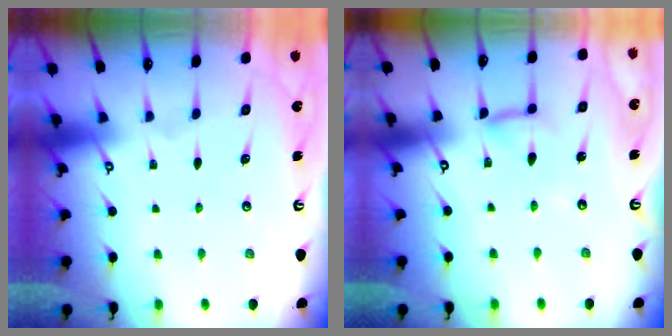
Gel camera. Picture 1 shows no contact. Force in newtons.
{"total": 7.8, "press": 7.8, "slide": 0.7}